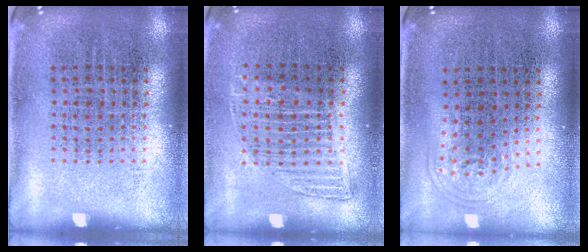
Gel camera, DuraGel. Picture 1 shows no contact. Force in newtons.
{"total": 1.1, "press": 1.0, "slide": 0.5}
{"total": 0.9, "press": 0.7, "slide": 0.6}